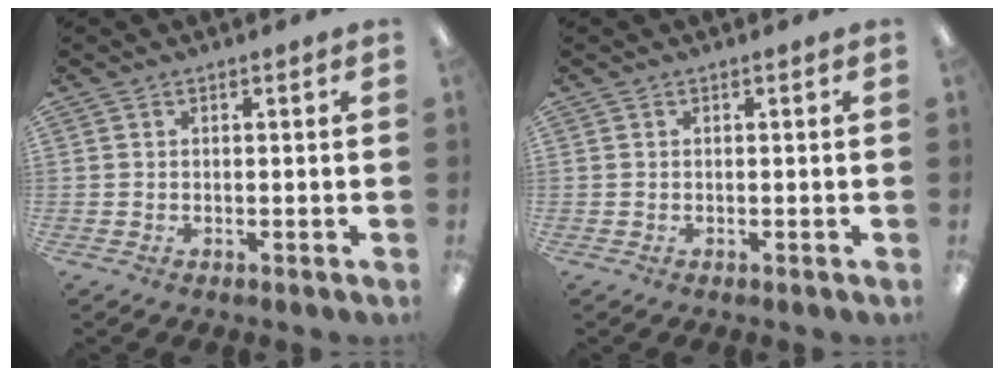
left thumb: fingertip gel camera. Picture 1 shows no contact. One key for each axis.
{"total": 0.0}